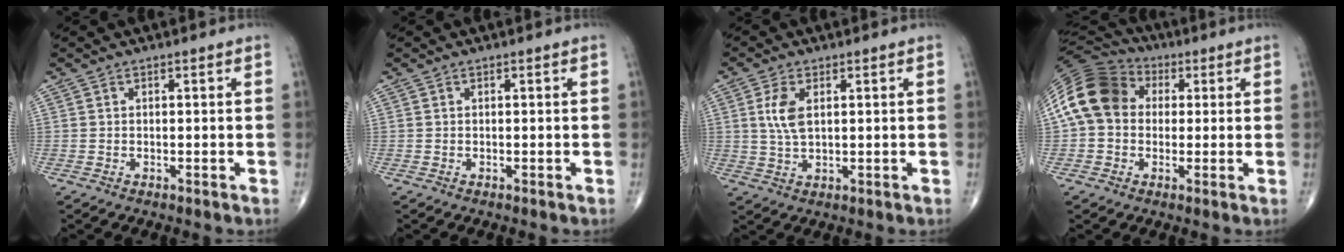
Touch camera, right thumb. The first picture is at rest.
{"total": 0.0}
{"total": 5.3, "force": [1.4, 2.7, 4.4], "torque": [-0.095, -0.006, 0.029]}
{"total": 14.8, "force": [2.2, 11.7, 8.8], "torque": [-0.166, 0.035, 0.029]}